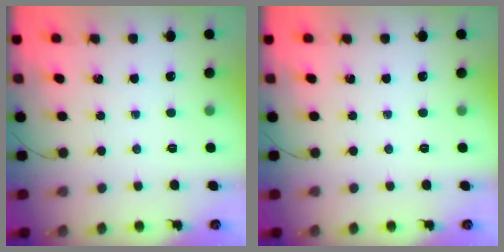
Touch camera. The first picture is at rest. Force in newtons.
{"total": 0.0}